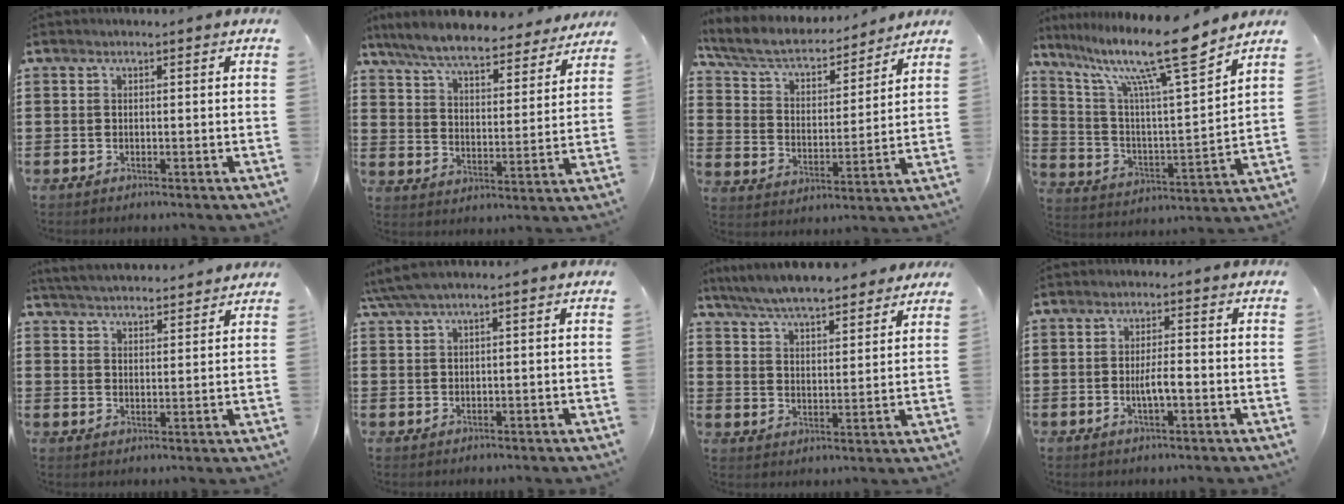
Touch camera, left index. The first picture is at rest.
{"total": 8.0, "force": [7.4, 0.6, 3.1], "torque": [-0.093, -0.043, 0.129]}
{"total": 5.8, "force": [5.1, 1.6, 2.4], "torque": [-0.071, -0.032, 0.082]}
{"total": 15.2, "force": [11.1, 1.7, 10.2], "torque": [-0.205, -0.061, 0.178]}
{"total": 4.3, "force": [4.2, 0.0, 0.5], "torque": [-0.026, -0.021, 0.075]}
{"total": 2.1, "force": [1.1, -0.1, 1.8], "torque": [-0.042, -0.005, 0.017]}
{"total": 6.8, "force": [6.5, 0.7, 1.9], "torque": [-0.065, -0.027, 0.116]}
{"total": 3.4, "force": [-0.8, 0.7, 3.3], "torque": [-0.063, -0.001, -0.018]}